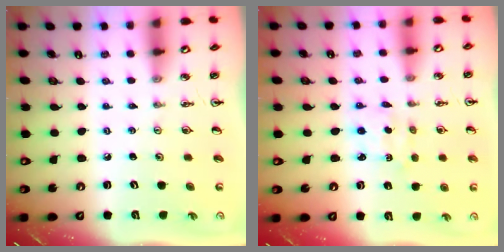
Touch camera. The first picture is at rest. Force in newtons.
{"total": 2.1, "press": 2.1, "slide": 0.4}